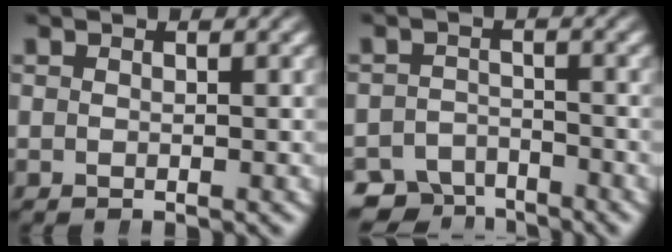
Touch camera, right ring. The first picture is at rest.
{"total": 5.3, "force": [-4.4, 2.8, 0.8], "torque": [0.004, -0.021, -0.073]}